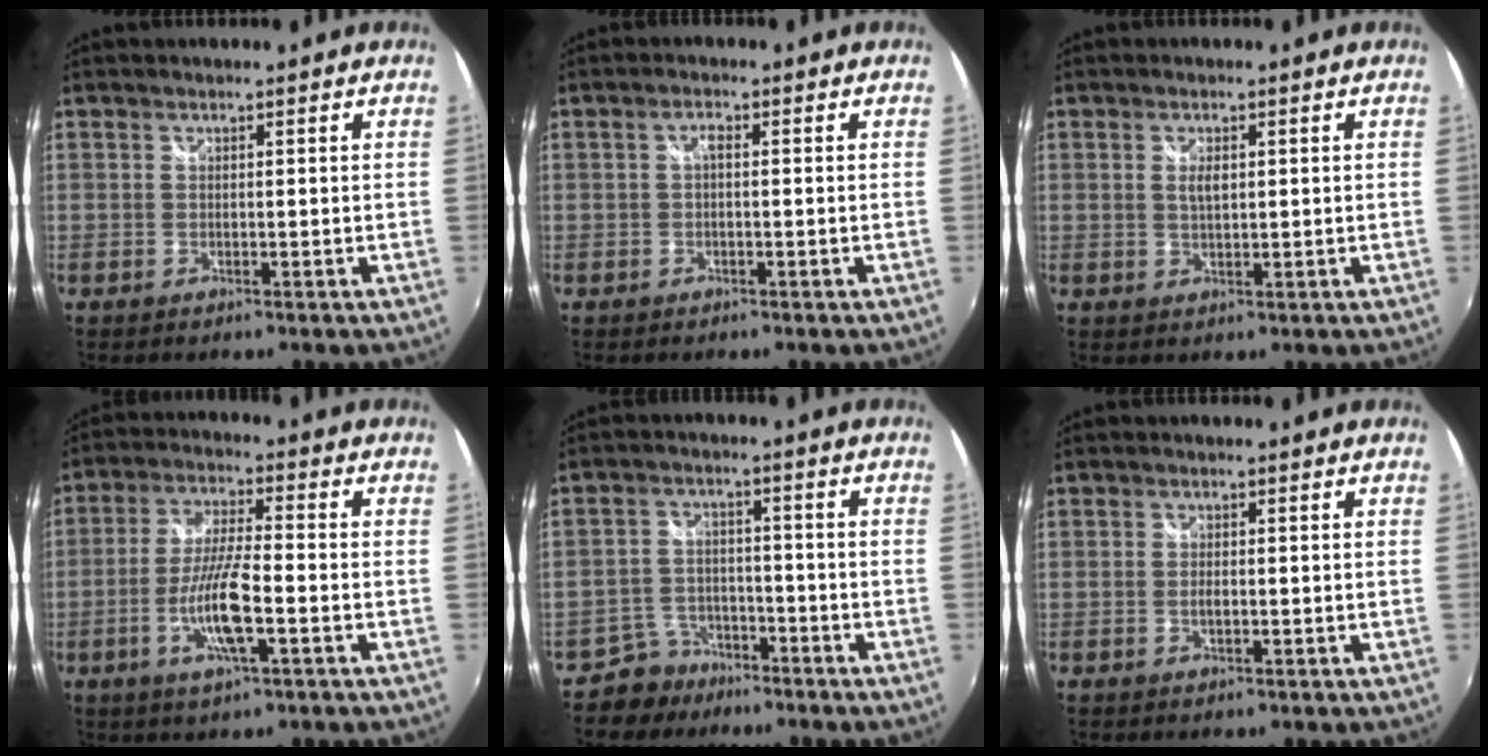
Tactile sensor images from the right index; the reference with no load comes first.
{"total": 1.4, "force": [-0.1, 0.5, 1.3], "torque": [-0.025, 0.006, -0.005]}
{"total": 2.3, "force": [0.5, 1.0, 2.0], "torque": [-0.036, -0.001, 0.009]}
{"total": 9.9, "force": [-3.5, 1.4, 9.1], "torque": [-0.183, -0.007, -0.066]}
{"total": 6.4, "force": [-4.9, 4.2, 0.5], "torque": [-0.025, 0.021, -0.082]}
{"total": 1.2, "force": [-0.4, 0.4, 1.0], "torque": [-0.023, -0.003, -0.007]}